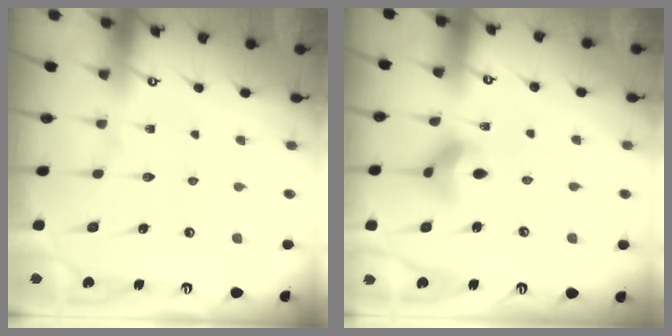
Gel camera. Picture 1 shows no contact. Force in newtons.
{"total": 7.8, "press": 7.7, "slide": 0.9}